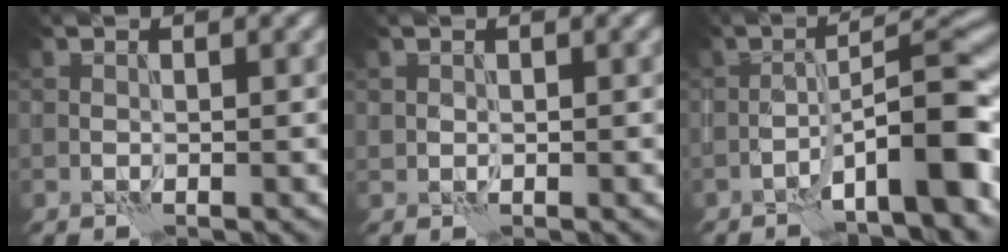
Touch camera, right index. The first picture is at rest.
{"total": 0.6, "force": [0.3, 0.5, 0.0], "torque": [0.001, -0.001, 0.008]}
{"total": 8.1, "force": [-4.3, 1.5, 6.7], "torque": [-0.090, 0.031, -0.071]}